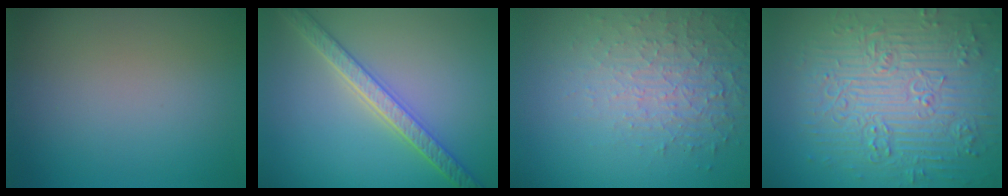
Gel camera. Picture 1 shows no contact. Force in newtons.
{"total": 4.1, "press": 3.8, "slide": 1.4}
{"total": 5.2, "press": 3.3, "slide": 3.9}
{"total": 9.3, "press": 6.9, "slide": 6.2}